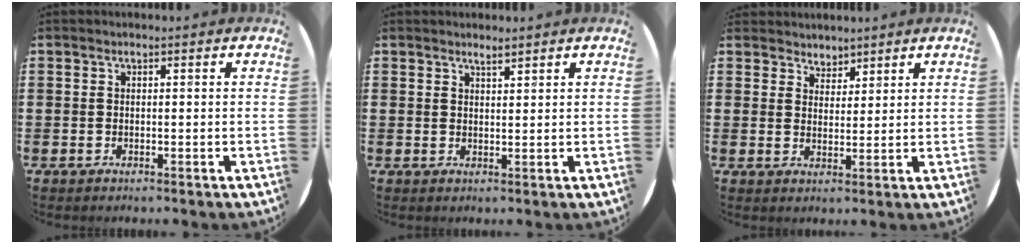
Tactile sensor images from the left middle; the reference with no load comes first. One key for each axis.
{"total": 1.6, "fx": 1.6, "fy": 0.1, "fz": 0.3, "tx": -0.006, "ty": 0.001, "tz": 0.029}
{"total": 3.1, "fx": 2.9, "fy": 1.1, "fz": -0.4, "tx": 0.000, "ty": -0.004, "tz": 0.055}